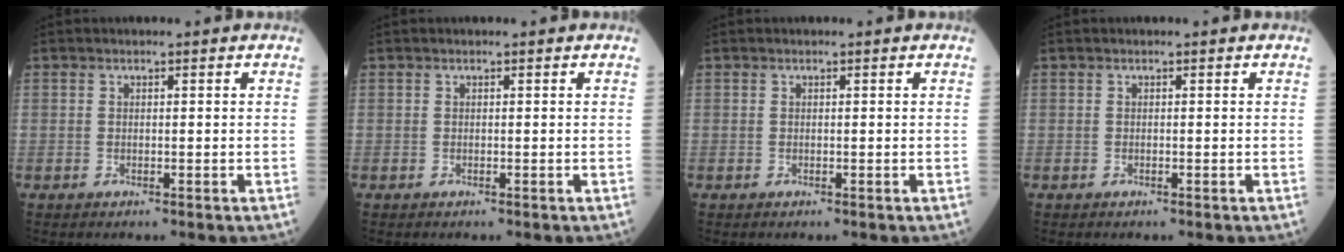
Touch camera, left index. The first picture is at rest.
{"total": 0.0}
{"total": 0.0}
{"total": 0.0}